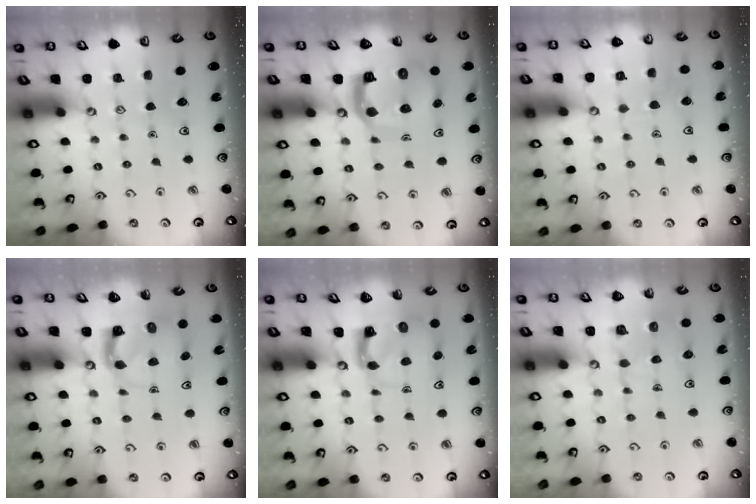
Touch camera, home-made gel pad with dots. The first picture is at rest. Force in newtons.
{"total": 12.5, "press": 12.4, "slide": 1.5}
{"total": 4.7, "press": 4.7, "slide": 0.4}
{"total": 4.4, "press": 4.4, "slide": 0.2}
{"total": 3.9, "press": 3.8, "slide": 0.7}
{"total": 4.7, "press": 4.7, "slide": 0.3}